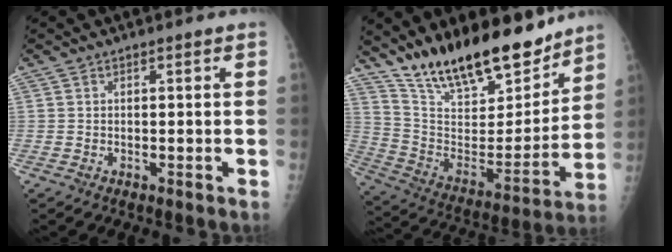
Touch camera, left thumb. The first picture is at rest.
{"total": 22.4, "force": [17.9, 7.6, 11.1], "torque": [-0.153, -0.094, 0.311]}